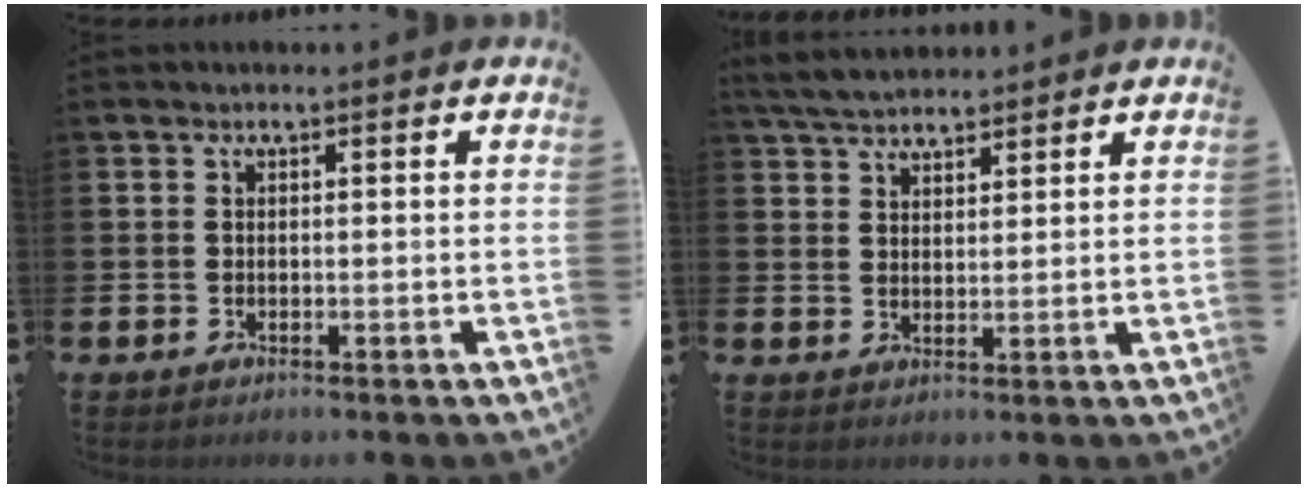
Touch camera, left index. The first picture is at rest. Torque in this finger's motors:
{"motor_torque": [-0.02, -0.33, 0.46, 0.16]}